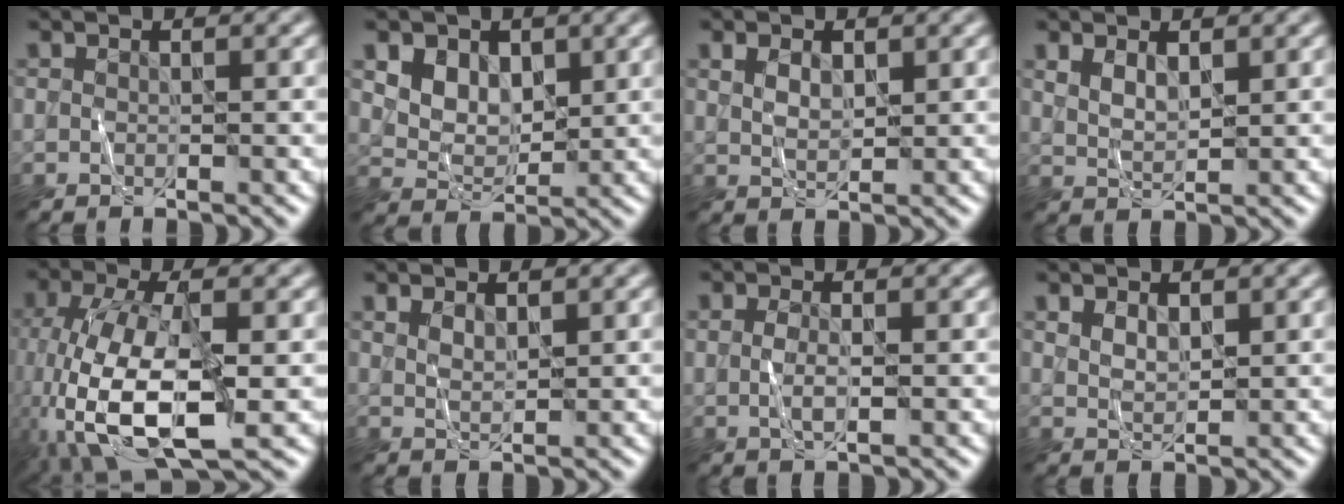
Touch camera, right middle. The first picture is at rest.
{"total": 5.8, "force": [2.9, 4.1, 2.9], "torque": [-0.073, -0.001, 0.059]}
{"total": 2.0, "force": [0.9, 1.1, 1.4], "torque": [-0.031, 0.000, 0.021]}
{"total": 2.0, "force": [1.1, 0.9, 1.4], "torque": [-0.032, -0.003, 0.027]}
{"total": 12.3, "force": [-3.7, 5.2, 10.5], "torque": [-0.229, -0.016, -0.070]}
{"total": 1.5, "force": [0.8, 0.7, 1.0], "torque": [-0.023, -0.001, 0.021]}
{"total": 2.1, "force": [0.0, 0.9, 1.8], "torque": [-0.044, 0.000, 0.001]}
{"total": 1.8, "force": [0.9, 1.0, 1.1], "torque": [-0.024, -0.001, 0.022]}